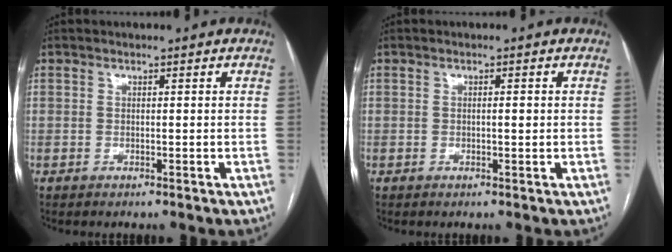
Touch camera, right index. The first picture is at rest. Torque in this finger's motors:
{"motor_torque": [-0.04, 0.07, -0.06, 0.00]}